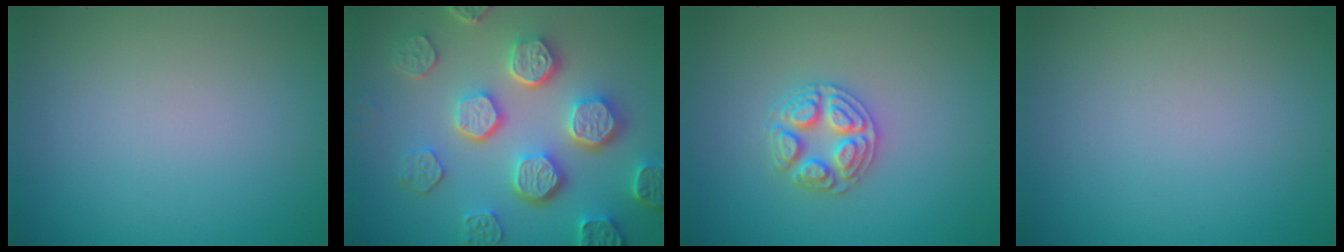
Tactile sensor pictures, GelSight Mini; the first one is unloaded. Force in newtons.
{"total": 7.3, "press": 5.8, "slide": 4.3}
{"total": 3.0, "press": 2.9, "slide": 0.4}
{"total": 0.0}